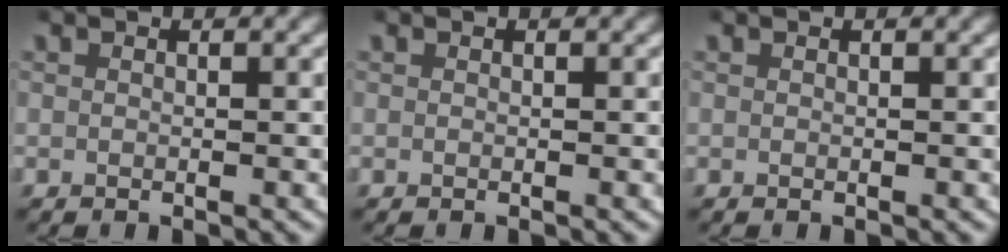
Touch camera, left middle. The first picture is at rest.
{"total": 0.0}
{"total": 0.0}